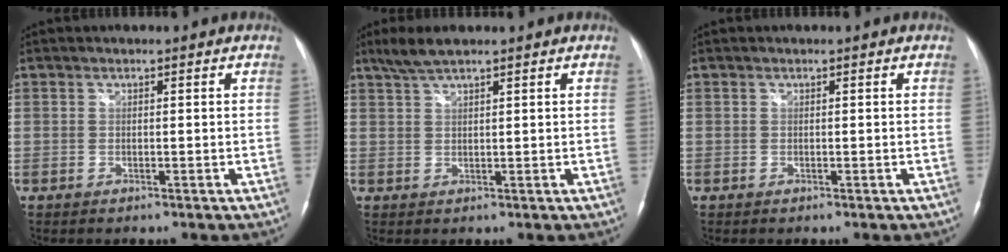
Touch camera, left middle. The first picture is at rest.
{"total": 3.6, "force": [2.9, 0.4, 2.2], "torque": [-0.052, 0.009, 0.060]}
{"total": 0.0}